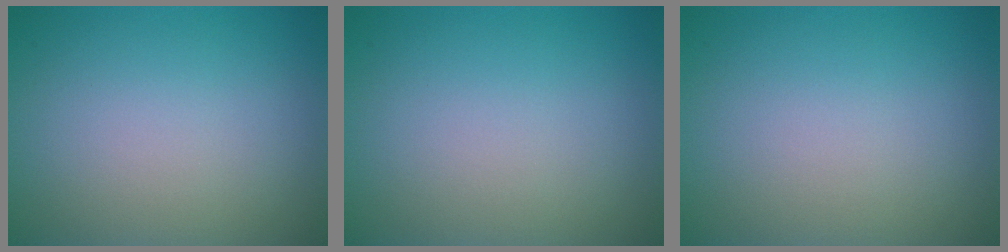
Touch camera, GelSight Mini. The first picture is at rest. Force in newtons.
{"total": 0.0}
{"total": 0.0}